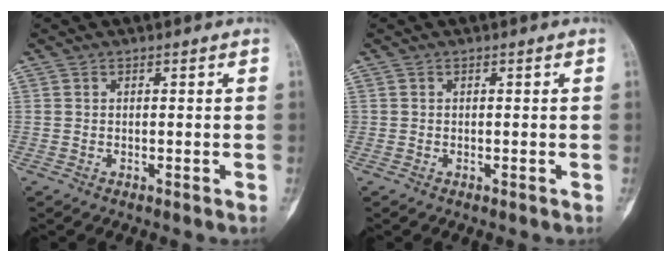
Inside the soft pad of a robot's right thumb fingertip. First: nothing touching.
{"total": 0.0}